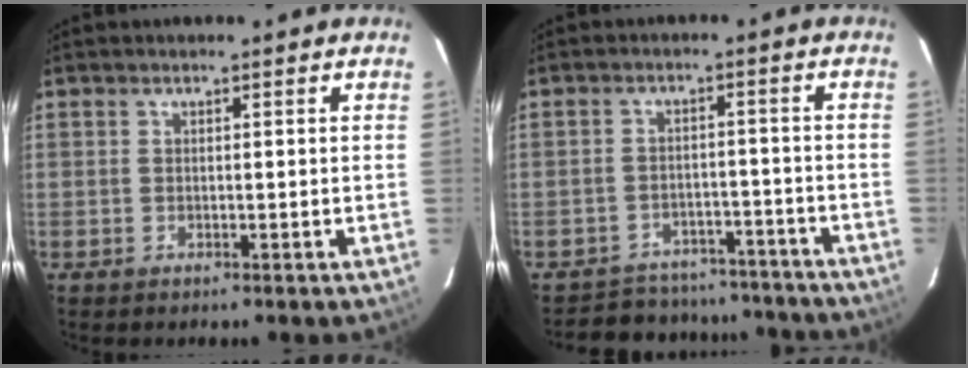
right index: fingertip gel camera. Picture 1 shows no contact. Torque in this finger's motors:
{"motor_torque": [0.93, -1.21, 0.20, 0.02]}